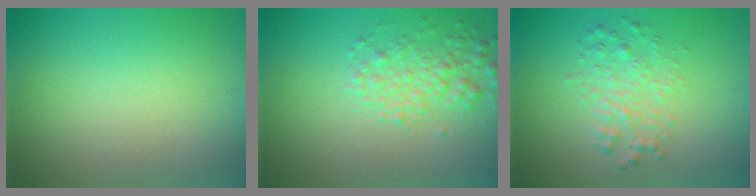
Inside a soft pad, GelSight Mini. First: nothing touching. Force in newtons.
{"total": 2.6, "press": 2.6, "slide": 0.0}
{"total": 2.5, "press": 2.5, "slide": 0.0}